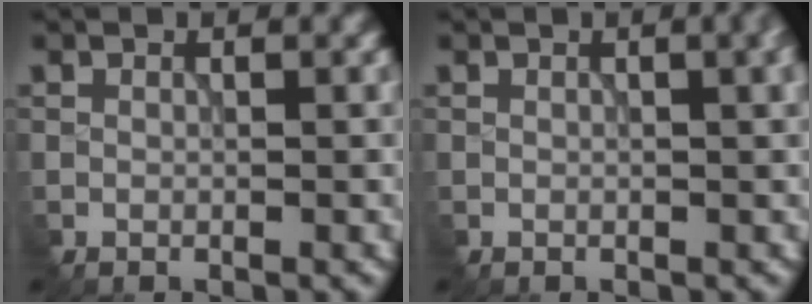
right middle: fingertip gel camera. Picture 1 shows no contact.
{"total": 3.6, "force": [0.9, 1.6, 3.1], "torque": [-0.020, 0.011, 0.011]}